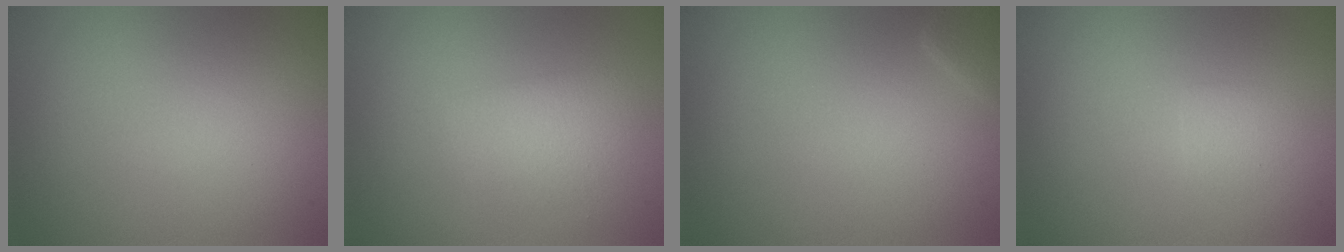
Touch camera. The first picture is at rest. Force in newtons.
{"total": 2.1, "press": 2.1, "slide": 0.1}
{"total": 1.0, "press": 1.0, "slide": 0.1}
{"total": 0.8, "press": 0.8, "slide": 0.0}